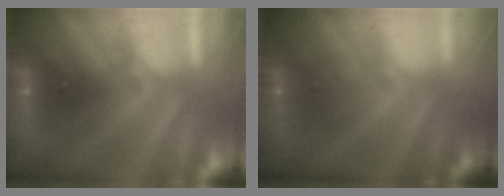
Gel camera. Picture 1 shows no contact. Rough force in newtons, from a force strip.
{"total": 1.4}